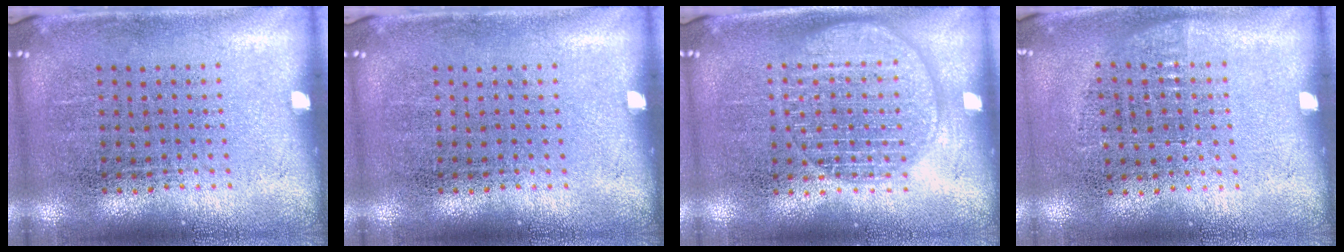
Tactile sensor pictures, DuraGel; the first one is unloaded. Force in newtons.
{"total": 0.0}
{"total": 1.7, "press": 1.7, "slide": 0.1}
{"total": 0.6, "press": 0.6, "slide": 0.3}